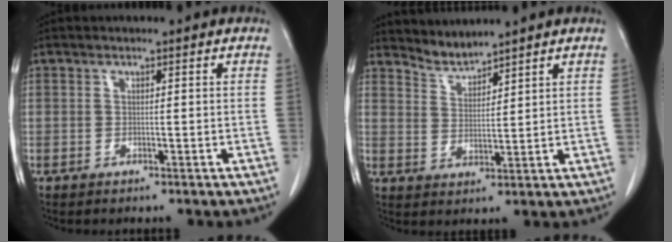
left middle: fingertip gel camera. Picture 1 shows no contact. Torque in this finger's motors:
{"motor_torque": [-0.24, -0.45, -0.15, -0.02]}